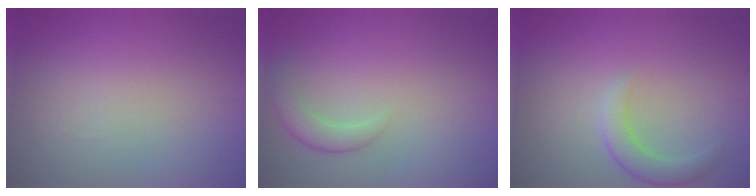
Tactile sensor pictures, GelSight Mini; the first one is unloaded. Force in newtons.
{"total": 2.2, "press": 2.2, "slide": 0.1}
{"total": 2.5, "press": 2.5, "slide": 0.2}